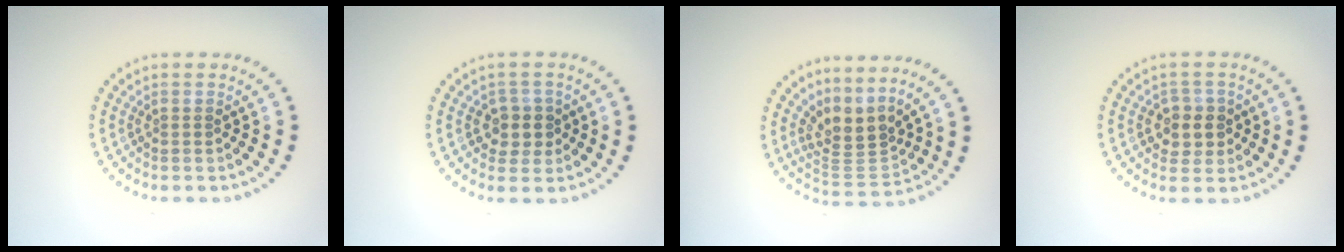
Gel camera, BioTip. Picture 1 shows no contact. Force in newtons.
{"total": 2.4, "press": 2.2, "slide": 0.9}
{"total": 3.3, "press": 2.4, "slide": 2.3}
{"total": 2.8, "press": 2.7, "slide": 0.8}